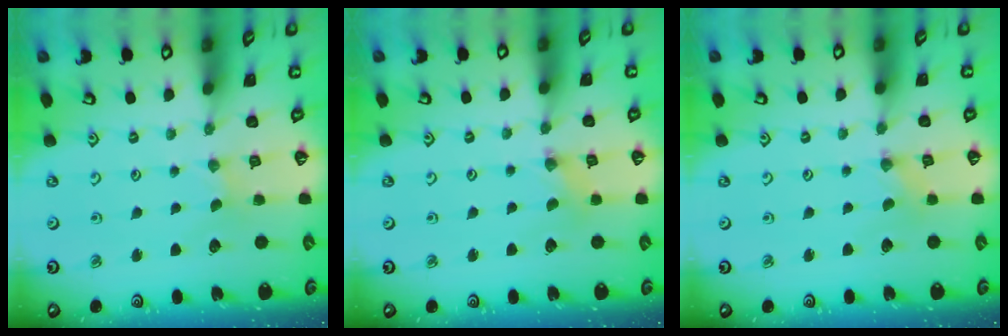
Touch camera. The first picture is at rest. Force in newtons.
{"total": 1.1, "press": 1.1, "slide": 0.2}
{"total": 0.0}